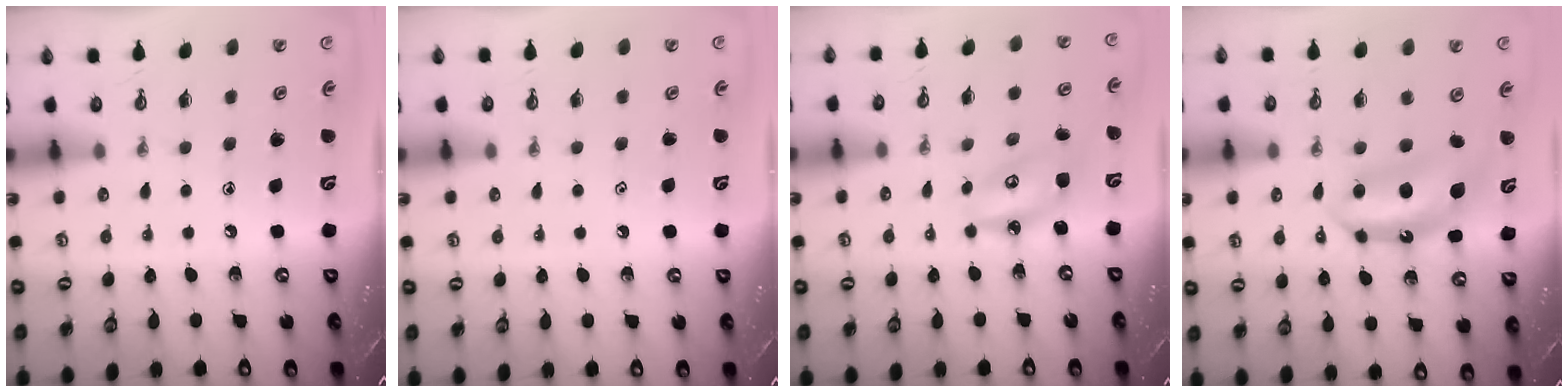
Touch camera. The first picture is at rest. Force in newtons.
{"total": 0.9, "press": 0.6, "slide": 0.6}
{"total": 5.8, "press": 5.8, "slide": 0.4}
{"total": 7.5, "press": 7.5, "slide": 0.4}